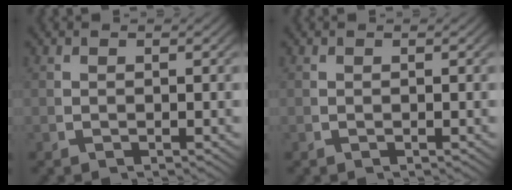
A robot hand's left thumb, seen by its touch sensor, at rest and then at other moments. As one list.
[{"total": 0.0}]